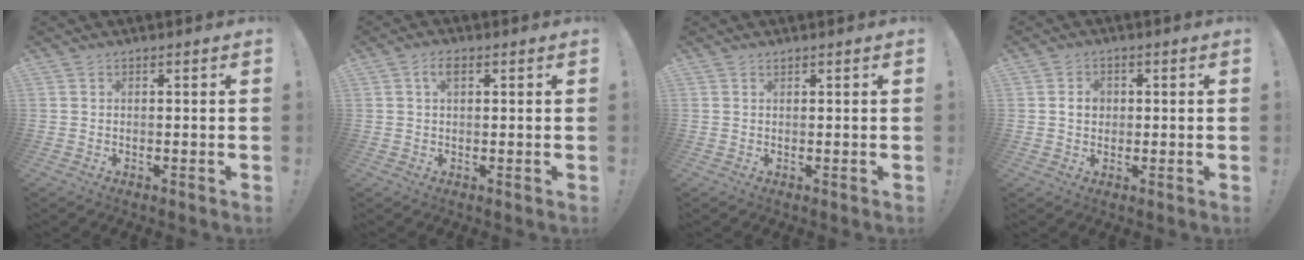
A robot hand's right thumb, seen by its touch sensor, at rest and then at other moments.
{"total": 3.3, "force": [1.4, 1.7, 2.5], "torque": [-0.042, 0.002, 0.020]}
{"total": 0.7, "force": [0.6, 0.1, 0.2], "torque": [0.003, -0.003, 0.011]}
{"total": 3.8, "force": [0.3, 3.2, 2.1], "torque": [-0.024, 0.001, 0.002]}